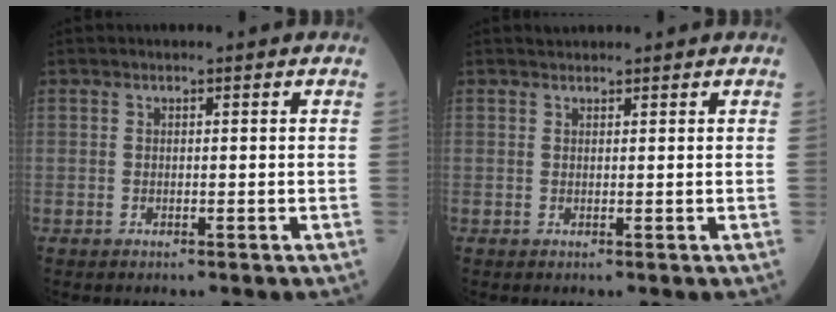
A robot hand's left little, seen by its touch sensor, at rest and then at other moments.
{"total": 0.9, "force": [0.9, 0.3, 0.0], "torque": [-0.009, 0.010, 0.018]}